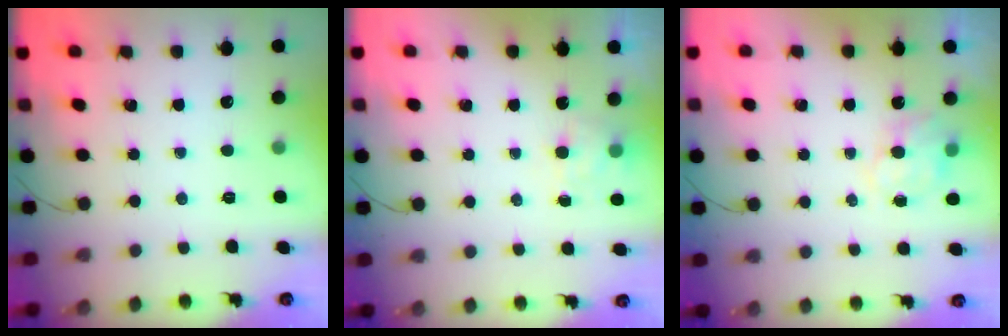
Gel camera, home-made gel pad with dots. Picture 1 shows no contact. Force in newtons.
{"total": 5.2, "press": 5.0, "slide": 1.4}
{"total": 6.8, "press": 6.8, "slide": 0.2}